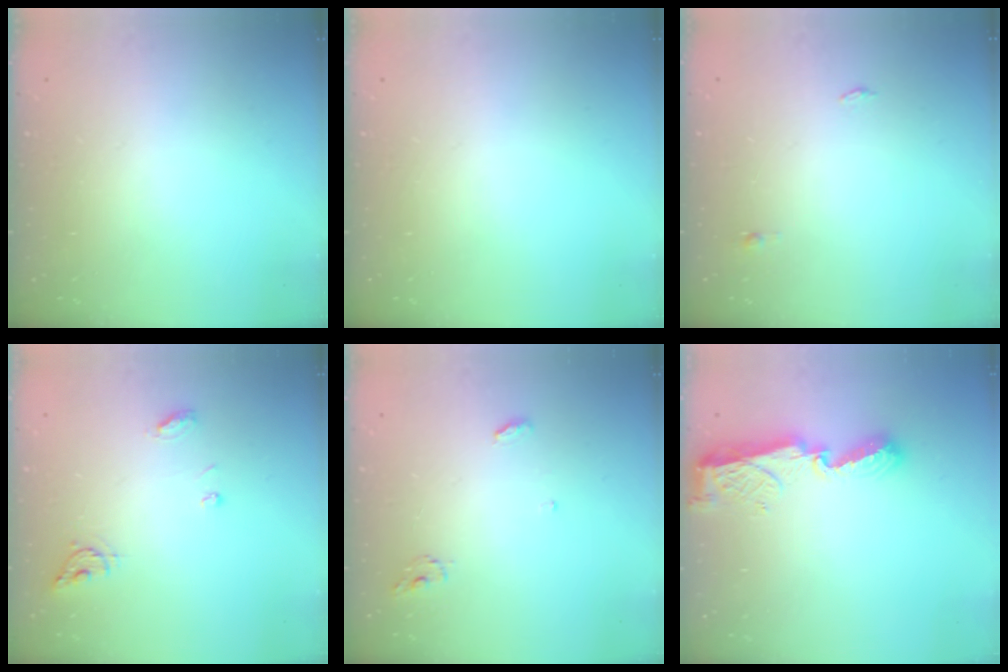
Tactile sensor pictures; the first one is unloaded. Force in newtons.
{"total": 0.0}
{"total": 7.6, "press": 3.3, "slide": 6.8}
{"total": 6.2, "press": 6.2, "slide": 0.5}
{"total": 3.6, "press": 3.5, "slide": 0.3}
{"total": 7.3, "press": 7.3, "slide": 0.7}